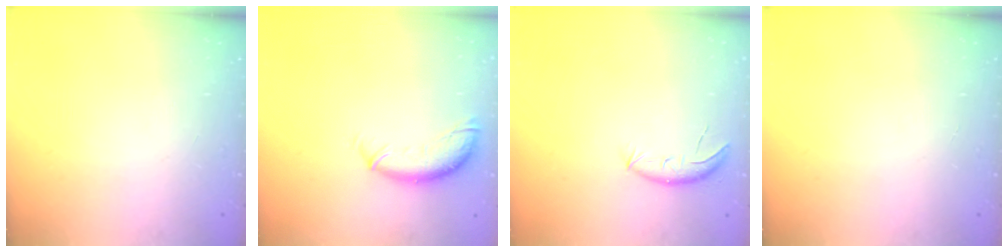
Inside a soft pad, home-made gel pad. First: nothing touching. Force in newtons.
{"total": 10.1, "press": 10.0, "slide": 0.7}
{"total": 8.1, "press": 7.9, "slide": 1.9}
{"total": 0.0}